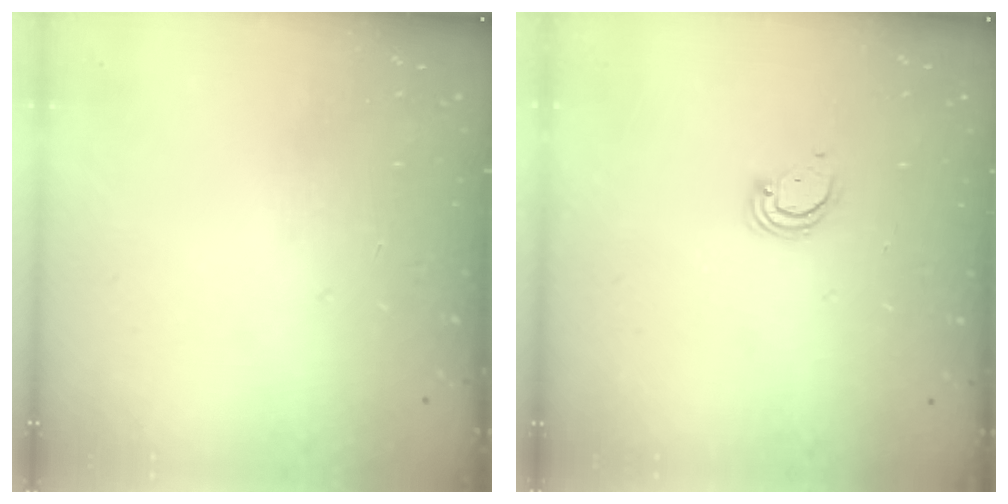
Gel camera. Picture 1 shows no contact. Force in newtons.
{"total": 2.9, "press": 2.8, "slide": 0.2}